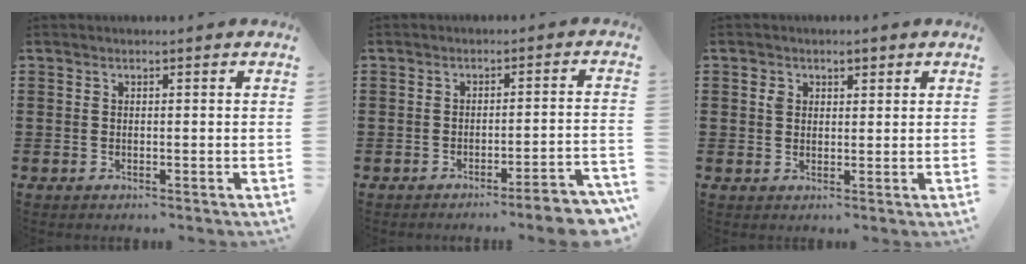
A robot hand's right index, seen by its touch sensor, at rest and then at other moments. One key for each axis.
{"total": 3.9, "fx": -3.3, "fy": -0.1, "fz": 2.2, "tx": -0.037, "ty": -0.010, "tz": -0.062}
{"total": 2.0, "fx": 0.9, "fy": 1.6, "fz": 0.8, "tx": -0.022, "ty": 0.009, "tz": 0.016}